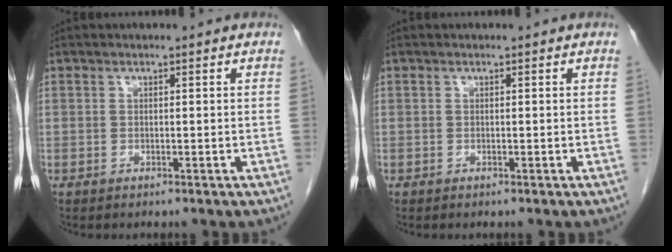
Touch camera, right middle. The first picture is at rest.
{"total": 0.0}